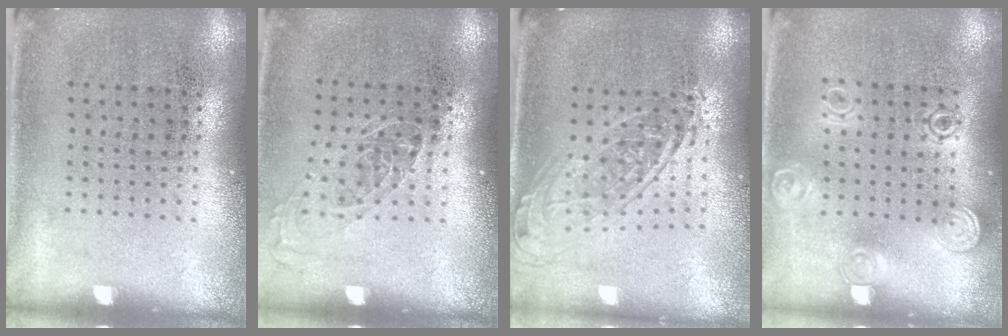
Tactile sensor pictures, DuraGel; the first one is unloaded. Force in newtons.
{"total": 1.0, "press": 0.9, "slide": 0.5}
{"total": 1.8, "press": 1.4, "slide": 1.0}
{"total": 1.4, "press": 1.3, "slide": 0.6}